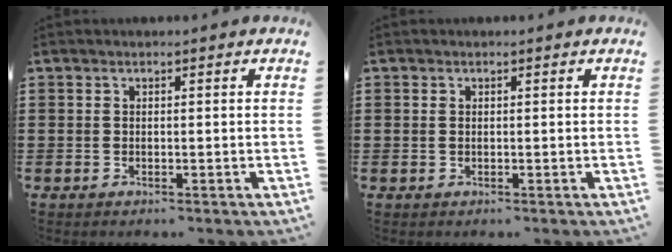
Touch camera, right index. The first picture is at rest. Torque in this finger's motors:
{"motor_torque": [-0.28, 0.98, -0.03, -0.01]}